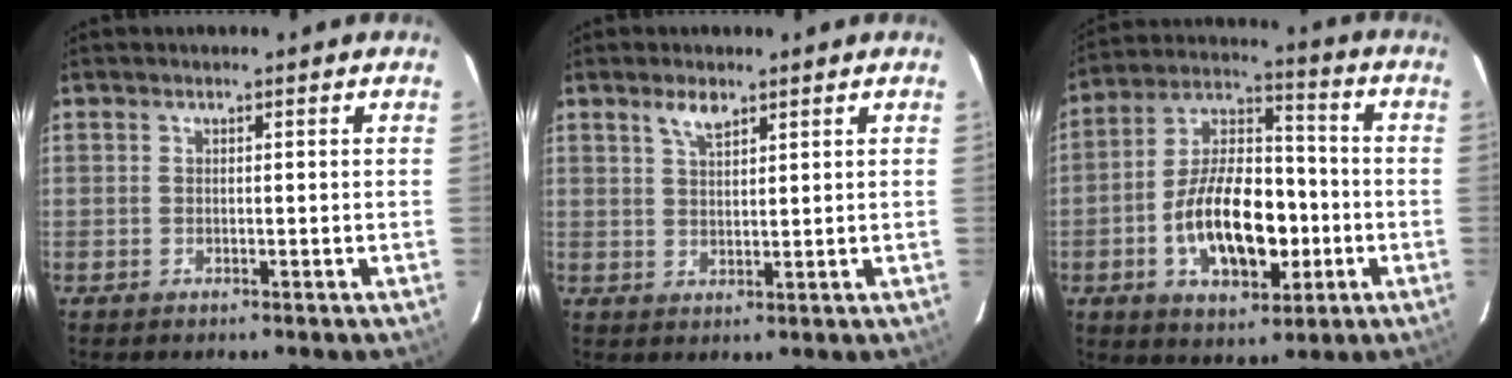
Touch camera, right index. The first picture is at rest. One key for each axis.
{"total": 3.3, "fx": 2.4, "fy": 1.3, "fz": 2.0, "tx": -0.035, "ty": 0.005, "tz": 0.044}
{"total": 17.1, "fx": -4.3, "fy": 9.0, "fz": 13.9, "tx": -0.265, "ty": 0.016, "tz": -0.065}